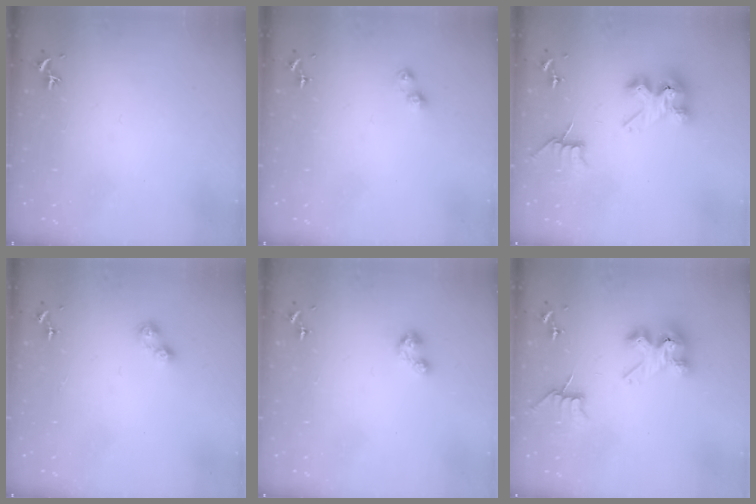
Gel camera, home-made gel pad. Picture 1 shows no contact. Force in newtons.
{"total": 3.6, "press": 3.6, "slide": 0.5}
{"total": 8.1, "press": 8.1, "slide": 0.9}
{"total": 6.2, "press": 6.2, "slide": 0.7}
{"total": 5.2, "press": 5.2, "slide": 0.8}
{"total": 8.1, "press": 8.1, "slide": 0.9}